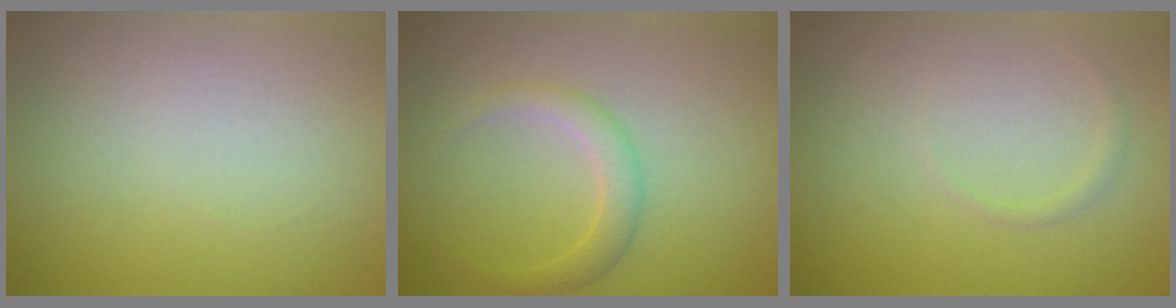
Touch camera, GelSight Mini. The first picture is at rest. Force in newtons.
{"total": 2.0, "press": 2.0, "slide": 0.1}
{"total": 0.6, "press": 0.6, "slide": 0.1}